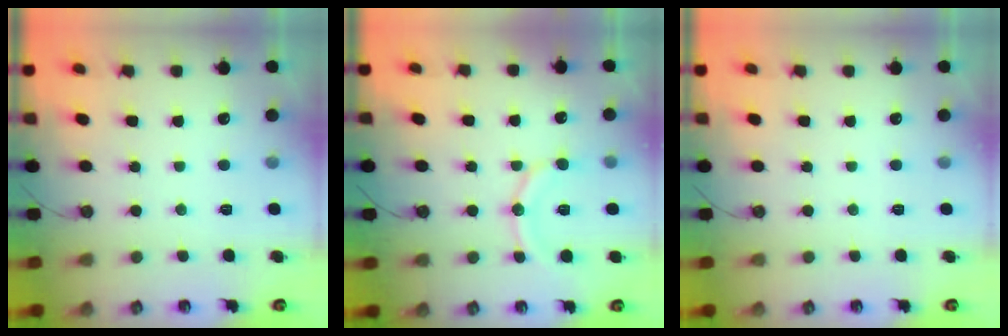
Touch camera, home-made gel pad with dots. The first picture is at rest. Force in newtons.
{"total": 12.5, "press": 12.1, "slide": 3.3}
{"total": 0.0}